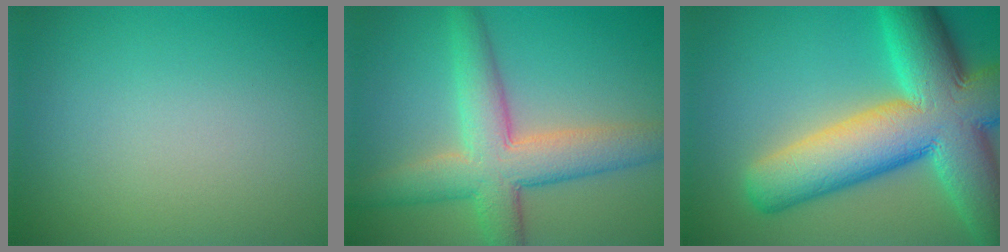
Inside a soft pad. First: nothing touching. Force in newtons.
{"total": 7.1, "press": 7.1, "slide": 0.2}
{"total": 14.3, "press": 14.2, "slide": 0.6}